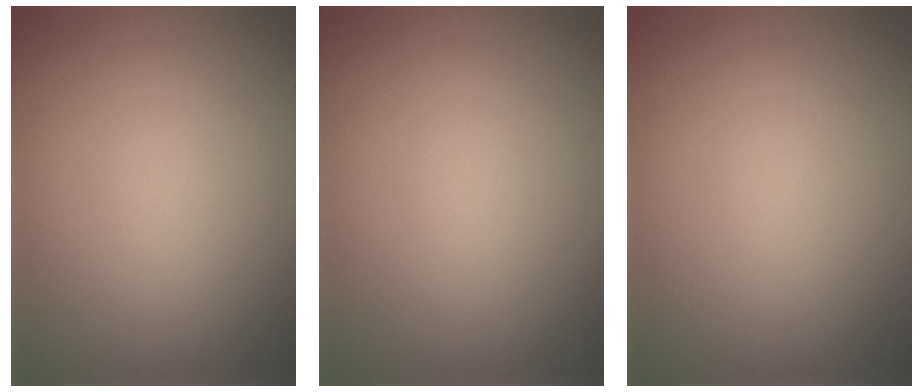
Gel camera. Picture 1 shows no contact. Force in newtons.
{"total": 0.0}
{"total": 0.0}